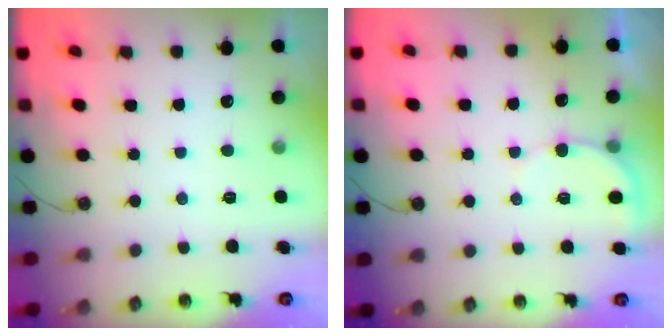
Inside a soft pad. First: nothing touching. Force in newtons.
{"total": 5.0, "press": 4.9, "slide": 0.3}